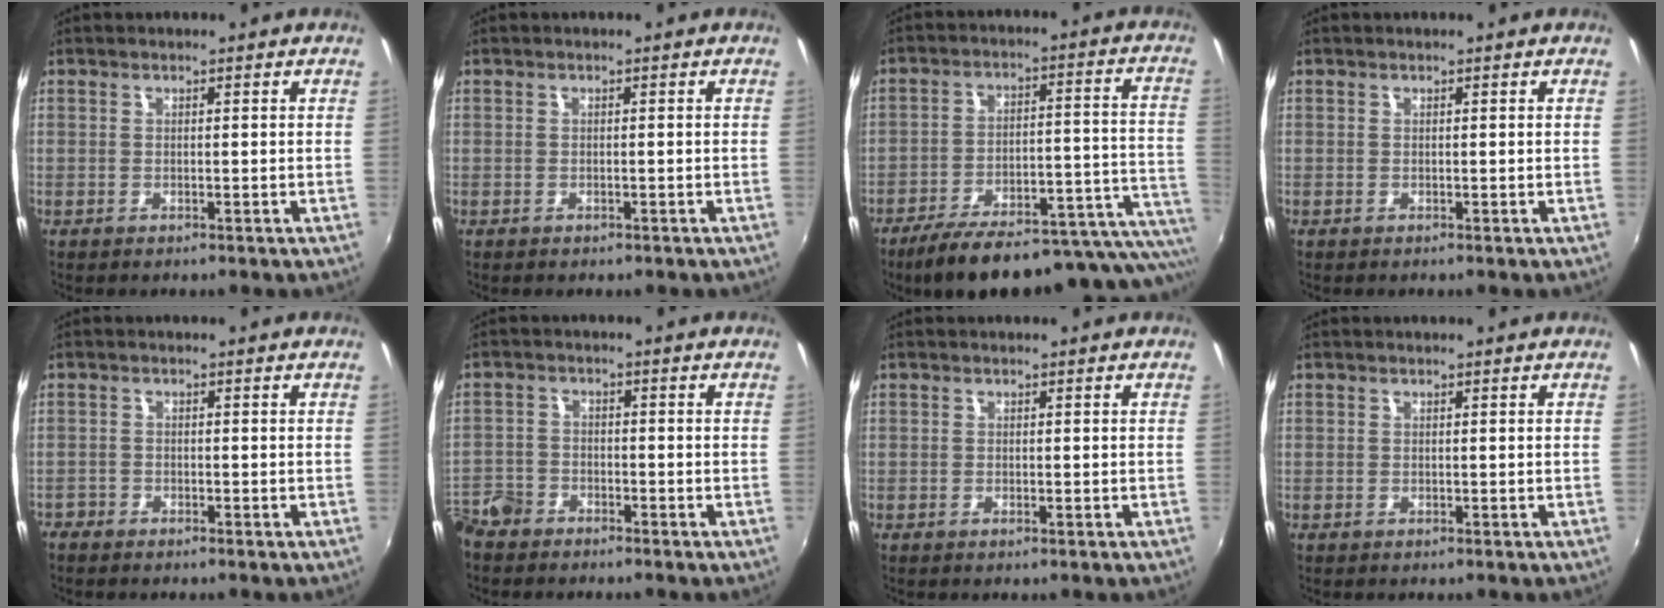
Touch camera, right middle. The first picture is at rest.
{"total": 0.9, "force": [-0.8, 0.3, 0.4], "torque": [-0.007, -0.006, -0.009]}
{"total": 25.0, "force": [-18.4, 6.7, 15.5], "torque": [-0.203, -0.025, -0.245]}
{"total": 0.0}
{"total": 2.1, "force": [-1.8, 0.9, 0.3], "torque": [-0.010, -0.006, -0.037]}
{"total": 6.9, "force": [-5.6, 3.9, 1.4], "torque": [-0.045, 0.001, -0.111]}
{"total": 0.6, "force": [0.1, -0.5, 0.2], "torque": [-0.002, 0.000, 0.000]}
{"total": 0.0}